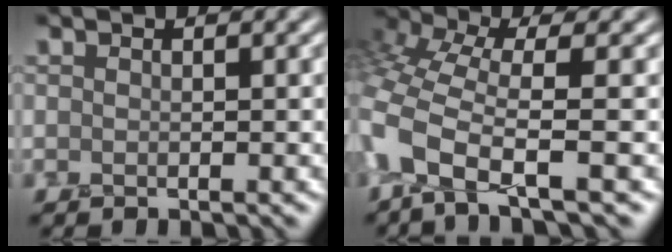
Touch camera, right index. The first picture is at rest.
{"total": 6.4, "force": [-2.6, 2.3, 5.3], "torque": [-0.124, -0.001, -0.072]}